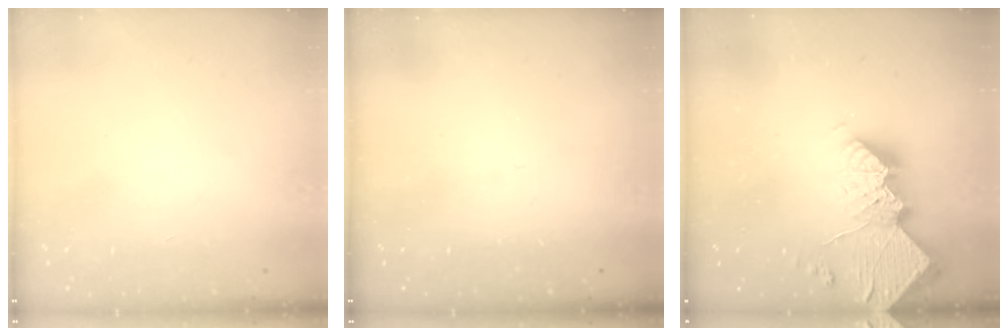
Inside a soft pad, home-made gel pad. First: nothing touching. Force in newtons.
{"total": 0.0}
{"total": 16.5, "press": 16.4, "slide": 1.4}